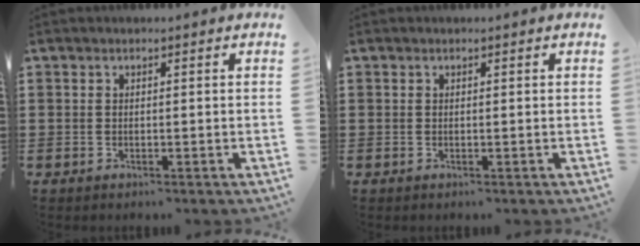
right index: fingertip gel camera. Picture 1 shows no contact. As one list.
[{"total": 0.0}]